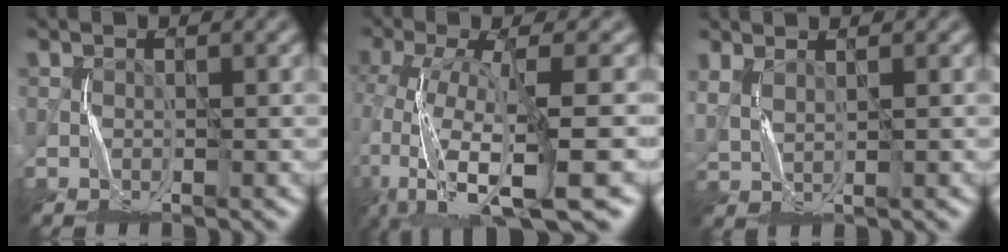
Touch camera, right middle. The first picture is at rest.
{"total": 11.2, "force": [-4.0, 2.7, 10.1], "torque": [-0.182, -0.013, -0.067]}
{"total": 2.0, "force": [1.1, 0.6, 1.5], "torque": [-0.039, 0.003, 0.026]}